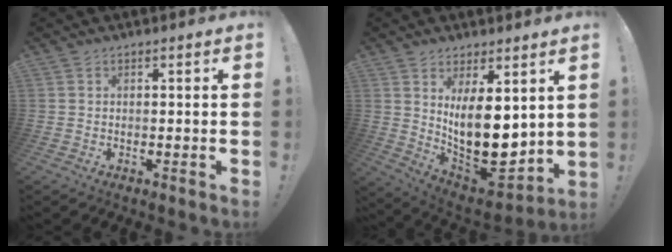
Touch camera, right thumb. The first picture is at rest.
{"total": 15.6, "force": [2.4, 8.0, 13.2], "torque": [-0.211, -0.055, 0.053]}